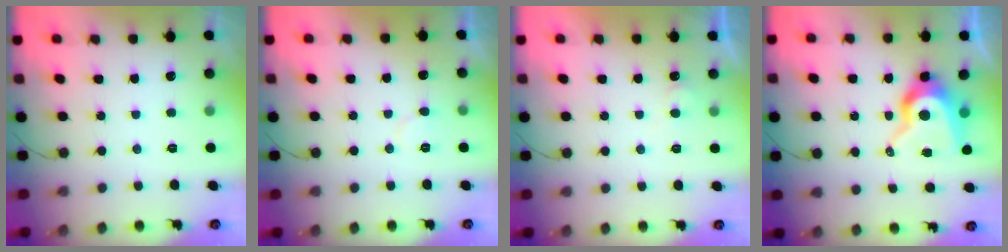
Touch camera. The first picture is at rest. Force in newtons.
{"total": 4.2, "press": 4.2, "slide": 0.3}
{"total": 3.8, "press": 3.8, "slide": 0.4}
{"total": 12.3, "press": 12.3, "slide": 1.1}